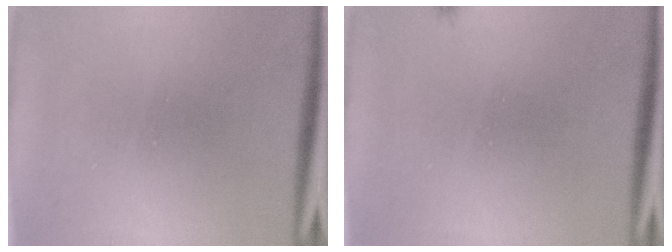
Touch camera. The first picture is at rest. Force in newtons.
{"total": 0.6}